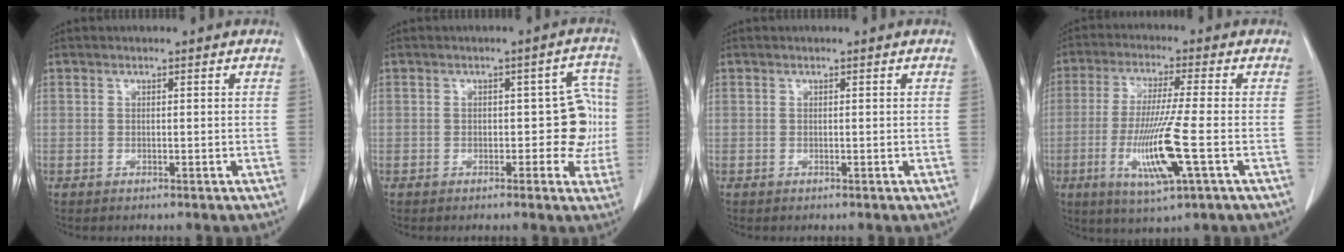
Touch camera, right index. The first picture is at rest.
{"total": 6.3, "force": [-0.6, 3.4, 5.3], "torque": [-0.045, 0.032, -0.006]}
{"total": 0.0}
{"total": 11.3, "force": [-3.2, -0.2, 10.8], "torque": [-0.218, -0.021, -0.061]}